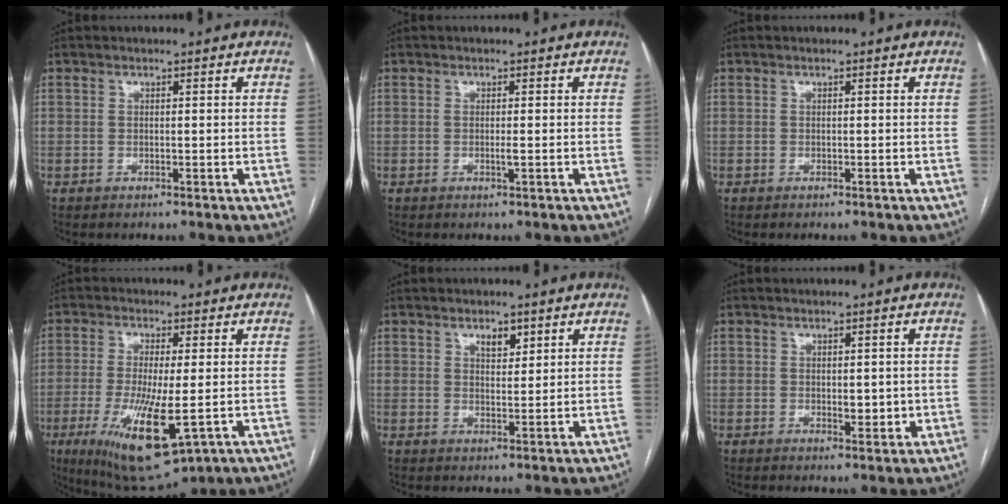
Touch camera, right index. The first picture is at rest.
{"total": 0.8, "force": [-0.2, -0.1, 0.7], "torque": [-0.018, -0.002, -0.004]}
{"total": 0.0}
{"total": 13.5, "force": [-4.0, 2.9, 12.6], "torque": [-0.237, -0.037, -0.053]}
{"total": 2.8, "force": [1.7, 1.3, 1.8], "torque": [-0.028, -0.003, 0.031]}
{"total": 2.5, "force": [-0.1, 1.2, 2.2], "torque": [-0.031, -0.004, 0.002]}